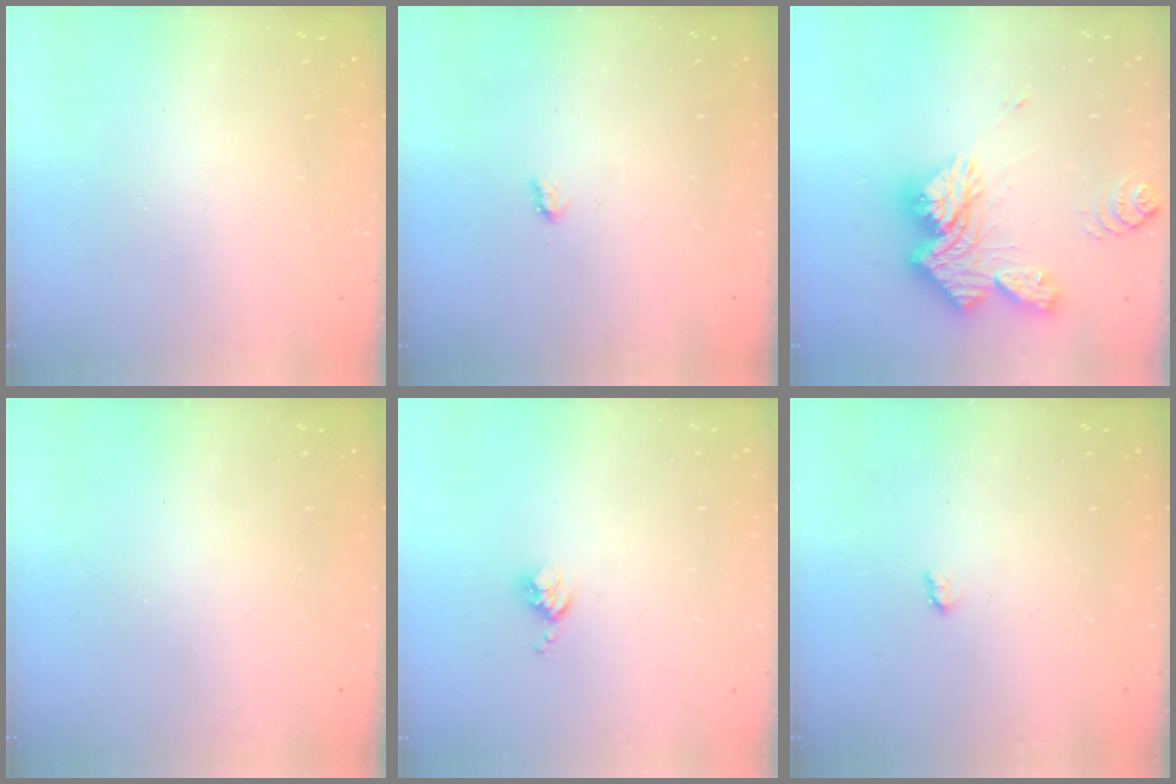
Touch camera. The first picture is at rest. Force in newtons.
{"total": 1.9, "press": 1.9, "slide": 0.3}
{"total": 19.3, "press": 19.1, "slide": 2.0}
{"total": 0.0}
{"total": 3.5, "press": 3.5, "slide": 0.4}
{"total": 1.7, "press": 1.6, "slide": 0.3}